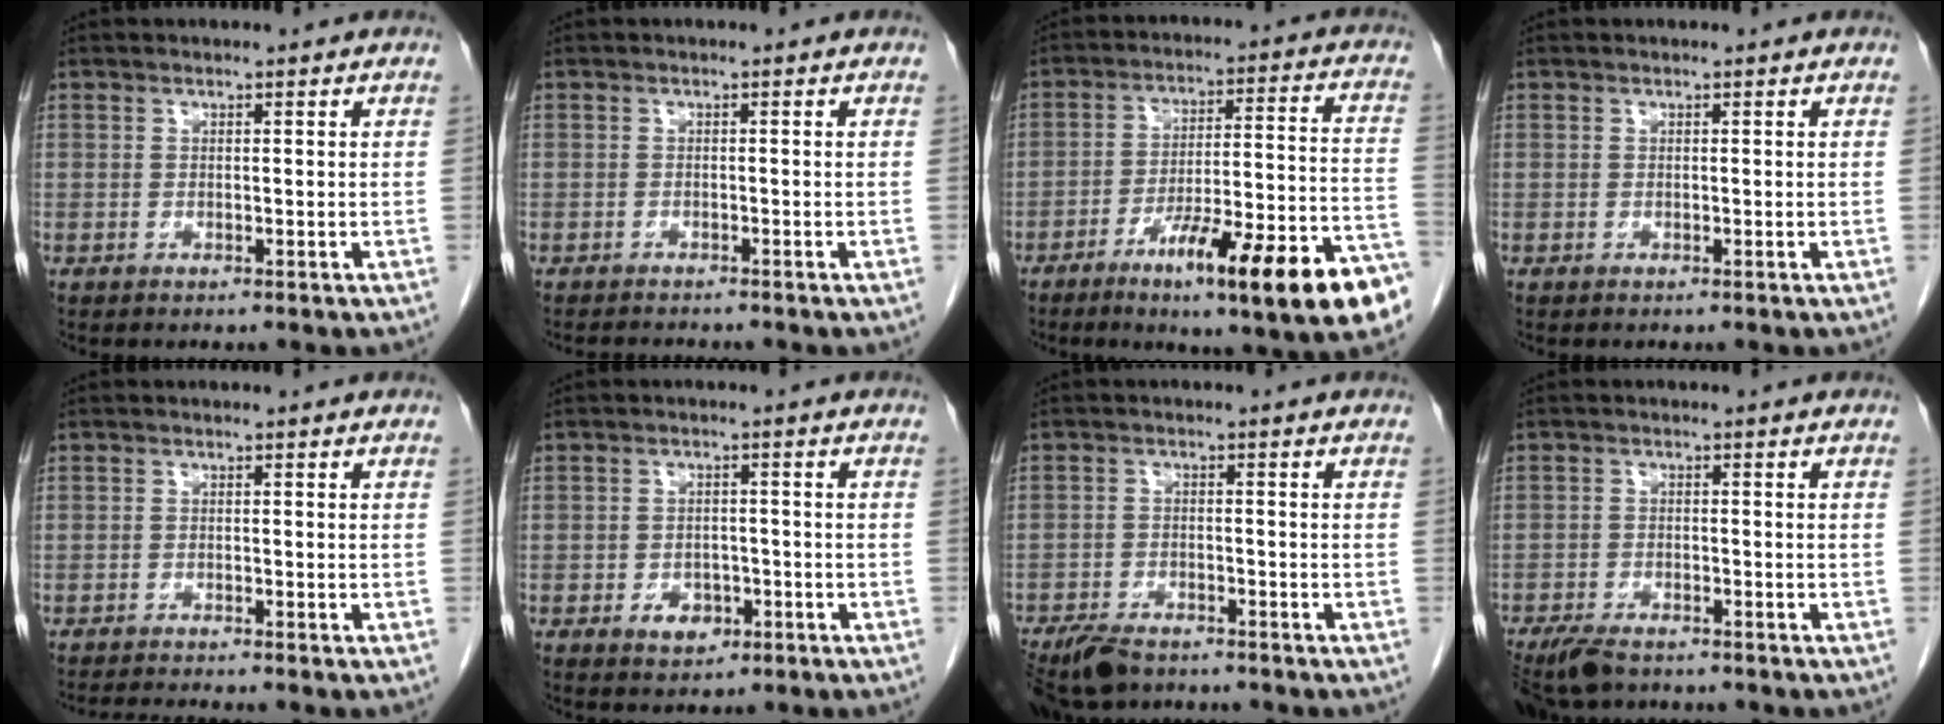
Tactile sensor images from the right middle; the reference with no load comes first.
{"total": 2.2, "force": [-2.2, 0.1, 0.5], "torque": [-0.011, -0.009, -0.030]}
{"total": 19.9, "force": [-11.3, 1.1, 16.4], "torque": [-0.186, -0.003, -0.168]}
{"total": 0.0}
{"total": 3.0, "force": [-2.7, -1.0, 0.7], "torque": [-0.017, -0.016, -0.046]}
{"total": 3.6, "force": [-1.6, 2.5, 2.0], "torque": [-0.030, 0.002, -0.016]}
{"total": 8.2, "force": [-6.7, 3.1, 3.5], "torque": [-0.057, -0.013, -0.112]}
{"total": 7.1, "force": [-5.8, 2.4, 3.3], "torque": [-0.055, -0.012, -0.097]}